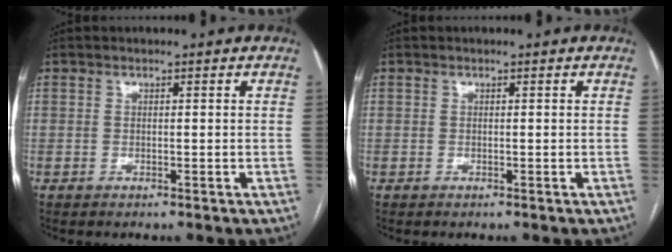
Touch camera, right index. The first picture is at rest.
{"total": 0.0}